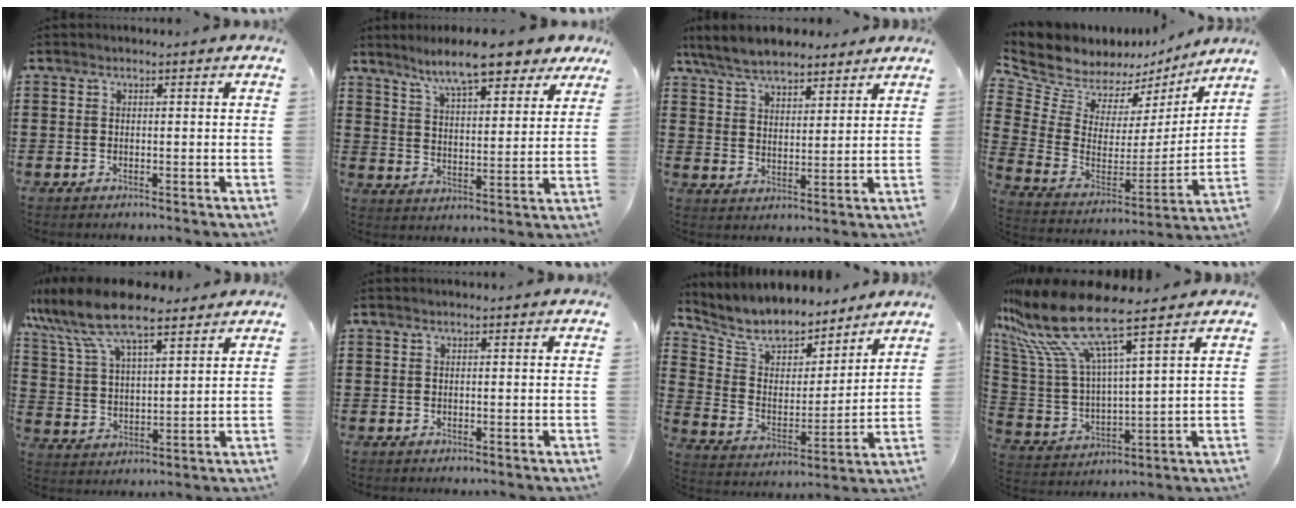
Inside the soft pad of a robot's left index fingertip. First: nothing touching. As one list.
[{"total": 10.0, "force": [8.4, 1.2, 5.3], "torque": [-0.112, -0.027, 0.145]}, {"total": 7.3, "force": [6.4, 2.5, 2.3], "torque": [-0.070, -0.010, 0.120]}, {"total": 8.1, "force": [7.2, 3.6, 0.7], "torque": [-0.066, -0.057, 0.131]}, {"total": 10.3, "force": [8.3, 3.0, 5.4], "torque": [-0.134, -0.021, 0.150]}, {"total": 0.0}, {"total": 8.4, "force": [7.7, 2.8, 1.9], "torque": [-0.084, -0.050, 0.137]}, {"total": 13.5, "force": [10.1, 2.2, 8.6], "torque": [-0.224, -0.065, 0.169]}]